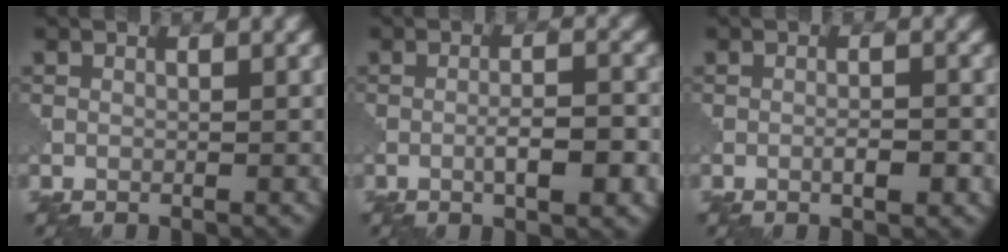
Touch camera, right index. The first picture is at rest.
{"total": 3.9, "force": [-1.3, 0.8, 3.5], "torque": [-0.058, 0.005, -0.021]}
{"total": 1.9, "force": [-0.7, 0.4, 1.7], "torque": [-0.028, 0.003, -0.013]}